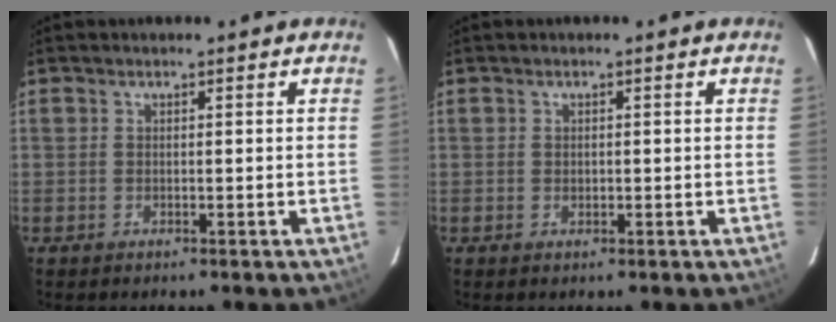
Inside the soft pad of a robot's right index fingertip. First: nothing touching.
{"total": 0.8, "force": [-0.1, 0.7, 0.4], "torque": [-0.006, 0.000, 0.000]}